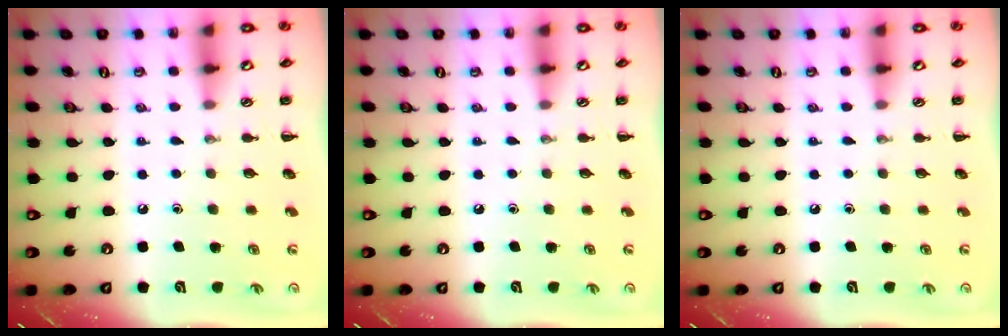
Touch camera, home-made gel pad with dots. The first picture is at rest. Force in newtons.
{"total": 0.0}
{"total": 0.0}